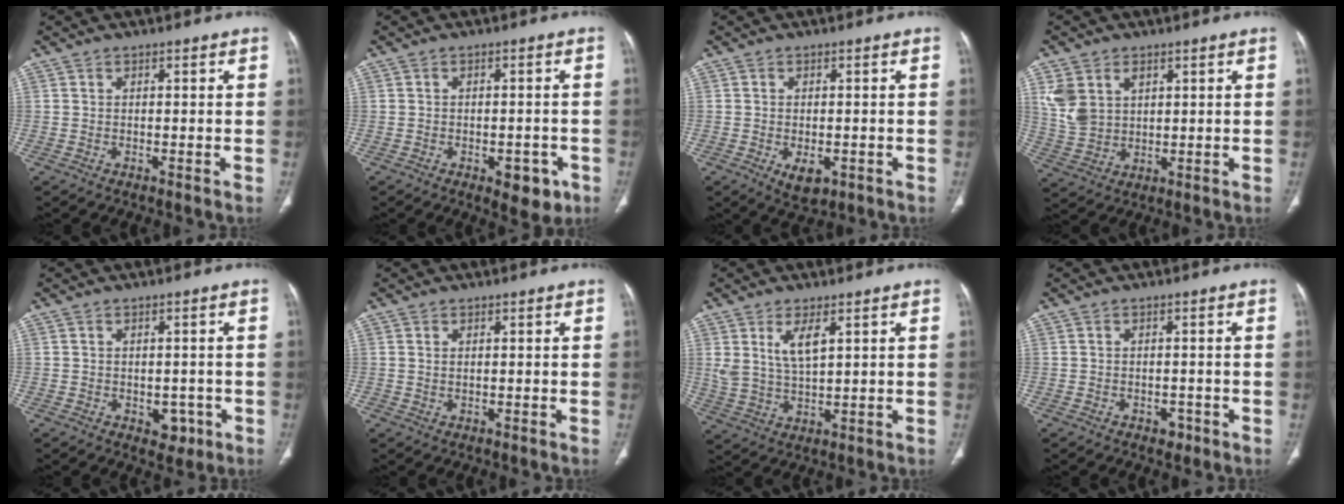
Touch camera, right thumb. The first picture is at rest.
{"total": 5.8, "force": [-2.7, 3.1, 4.1], "torque": [-0.028, 0.009, -0.029]}
{"total": 4.6, "force": [-1.5, 2.6, 3.4], "torque": [-0.049, -0.002, -0.013]}
{"total": 8.1, "force": [3.2, 5.8, 4.7], "torque": [-0.080, -0.005, 0.078]}
{"total": 3.6, "force": [-1.2, 2.7, 2.1], "torque": [-0.004, 0.004, -0.010]}
{"total": 0.6, "force": [0.3, 0.3, 0.5], "torque": [-0.006, -0.001, 0.008]}
{"total": 6.3, "force": [2.9, 2.5, 5.0], "torque": [-0.096, -0.018, 0.068]}
{"total": 1.9, "force": [-1.0, 1.4, 0.7], "torque": [-0.002, 0.005, -0.010]}